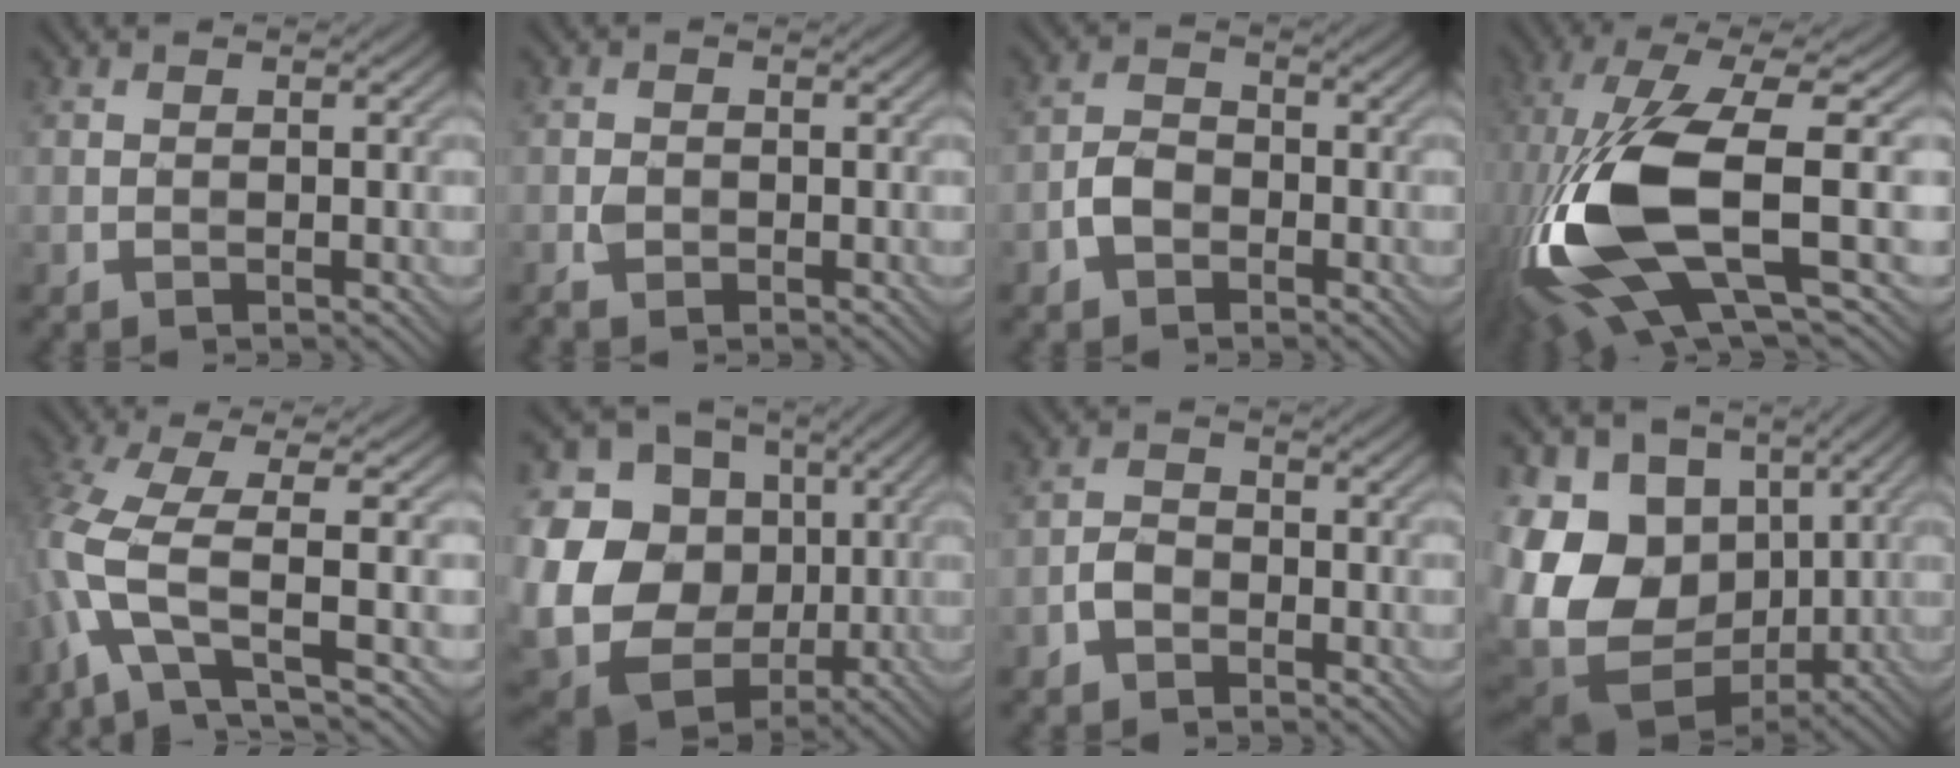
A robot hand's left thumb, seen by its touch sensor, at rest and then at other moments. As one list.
[{"total": 1.4, "force": [-0.6, 1.0, 0.7], "torque": [-0.015, -0.003, -0.014]}, {"total": 3.3, "force": [-1.7, 2.3, 1.7], "torque": [-0.033, 0.005, -0.040]}, {"total": 17.4, "force": [-3.5, 5.9, 15.9], "torque": [-0.385, -0.012, -0.049]}, {"total": 9.4, "force": [-1.6, 2.9, 8.7], "torque": [-0.203, 0.008, -0.054]}, {"total": 19.5, "force": [-0.4, 17.2, 9.3], "torque": [-0.241, -0.019, 0.003]}, {"total": 2.5, "force": [-1.5, 1.7, 1.1], "torque": [-0.020, 0.005, -0.035]}, {"total": 17.4, "force": [-2.2, 13.4, 10.9], "torque": [-0.262, -0.021, -0.015]}]